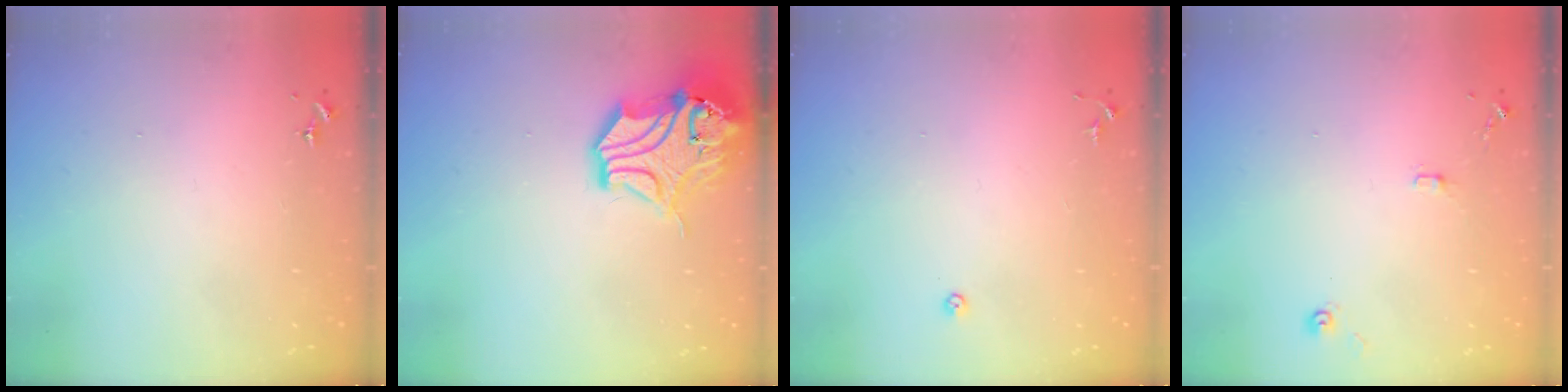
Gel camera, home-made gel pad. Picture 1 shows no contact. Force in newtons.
{"total": 15.8, "press": 15.7, "slide": 2.1}
{"total": 4.0, "press": 4.0, "slide": 0.8}
{"total": 8.0, "press": 8.0, "slide": 0.7}